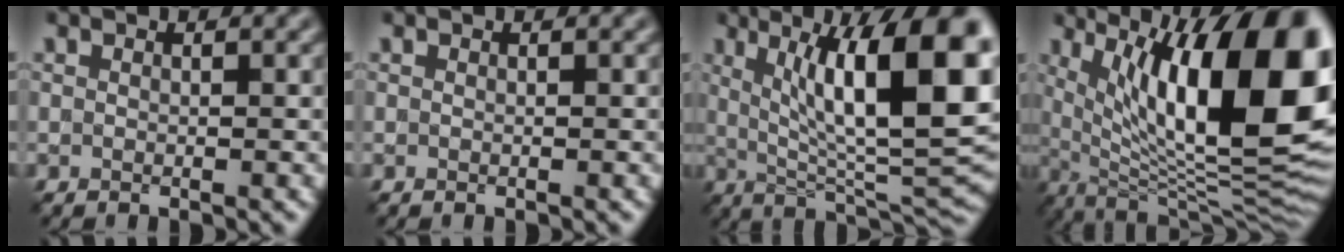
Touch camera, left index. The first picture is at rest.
{"total": 0.0}
{"total": 14.0, "force": [3.6, 3.7, 13.0], "torque": [-0.172, 0.003, 0.056]}
{"total": 16.8, "force": [4.7, 6.0, 15.0], "torque": [-0.192, 0.001, 0.081]}